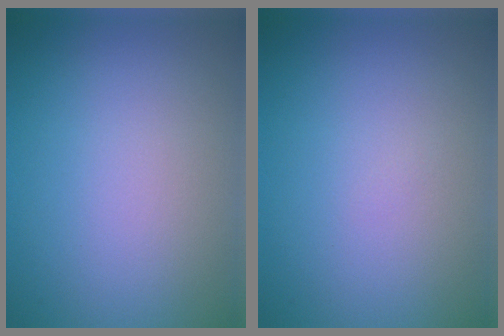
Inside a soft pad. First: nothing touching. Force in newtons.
{"total": 0.0}